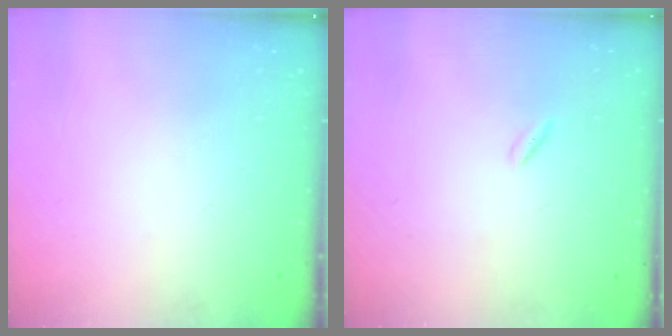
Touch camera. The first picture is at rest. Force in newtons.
{"total": 0.8, "press": 0.7, "slide": 0.5}